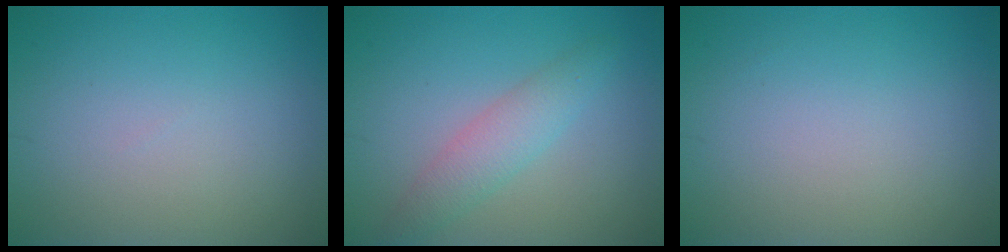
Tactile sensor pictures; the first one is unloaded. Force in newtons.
{"total": 2.8, "press": 2.8, "slide": 0.1}
{"total": 0.0}